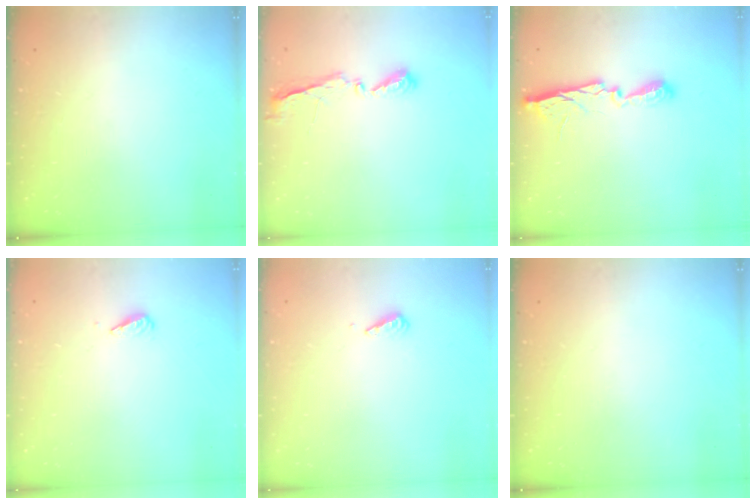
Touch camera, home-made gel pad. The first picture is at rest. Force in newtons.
{"total": 5.8, "press": 5.8, "slide": 0.3}
{"total": 9.7, "press": 9.7, "slide": 0.9}
{"total": 2.7, "press": 2.7, "slide": 0.6}
{"total": 3.1, "press": 3.0, "slide": 0.7}
{"total": 0.0}